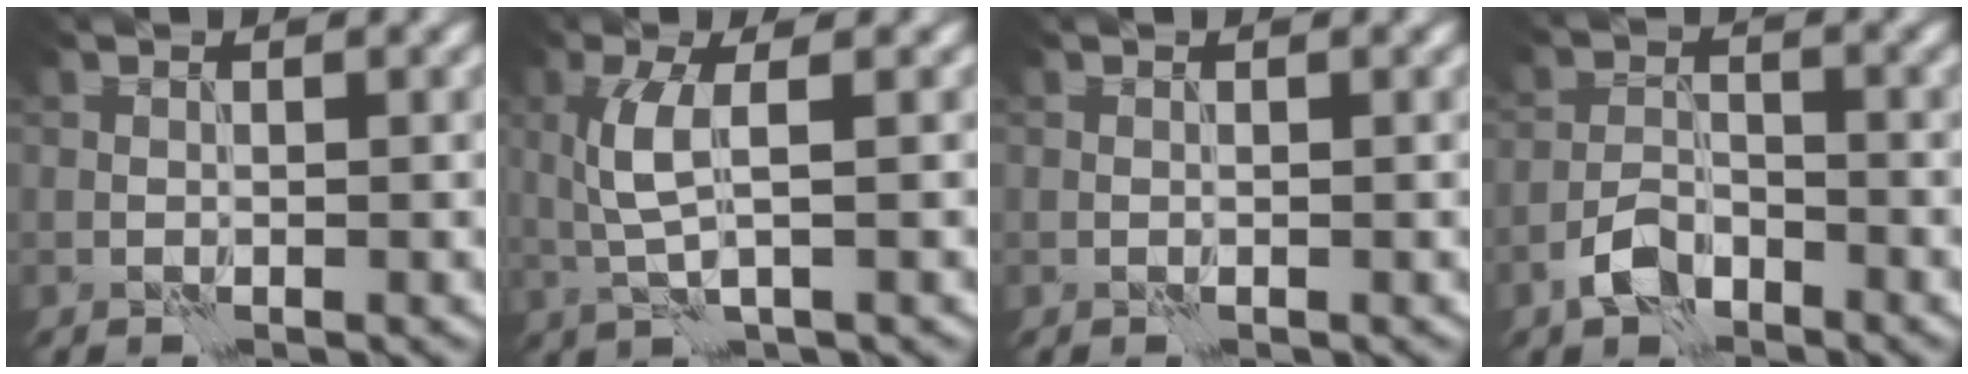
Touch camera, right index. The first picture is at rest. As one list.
[{"total": 3.6, "force": [0.5, 0.9, 3.4], "torque": [-0.077, 0.000, 0.012]}, {"total": 0.0}, {"total": 3.5, "force": [-2.4, 1.8, 1.8], "torque": [-0.032, 0.006, -0.055]}]